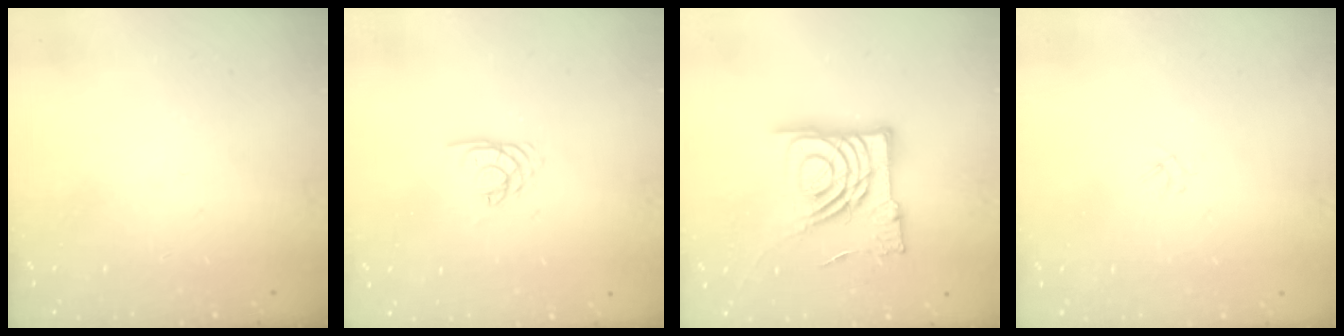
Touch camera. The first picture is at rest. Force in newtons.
{"total": 2.7, "press": 2.7, "slide": 0.1}
{"total": 14.9, "press": 14.8, "slide": 1.8}
{"total": 1.0, "press": 0.9, "slide": 0.4}